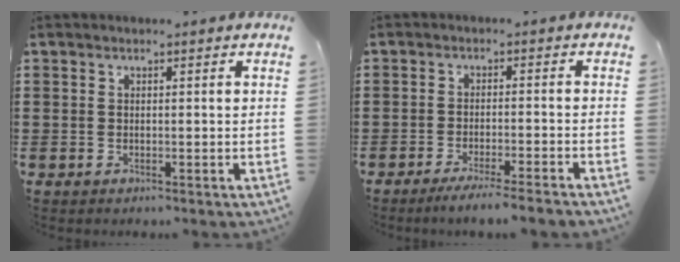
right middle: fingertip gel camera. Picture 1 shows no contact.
{"total": 3.1, "force": [-2.7, -0.4, 1.5], "torque": [-0.021, -0.002, -0.051]}